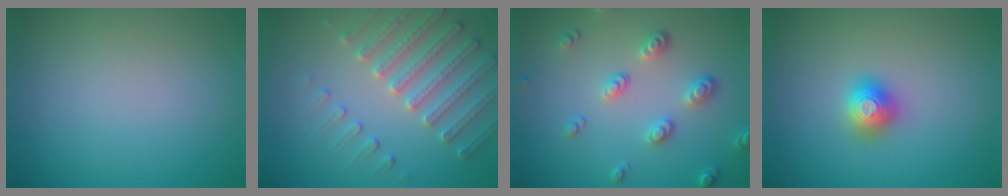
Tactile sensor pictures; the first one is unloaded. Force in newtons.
{"total": 4.0, "press": 3.9, "slide": 0.2}
{"total": 3.2, "press": 2.8, "slide": 1.6}
{"total": 2.0, "press": 2.0, "slide": 0.2}